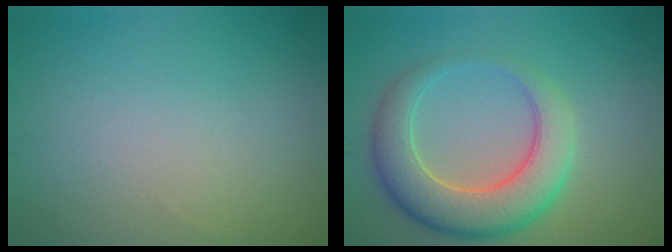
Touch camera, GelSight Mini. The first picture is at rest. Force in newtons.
{"total": 7.1, "press": 7.1, "slide": 0.5}